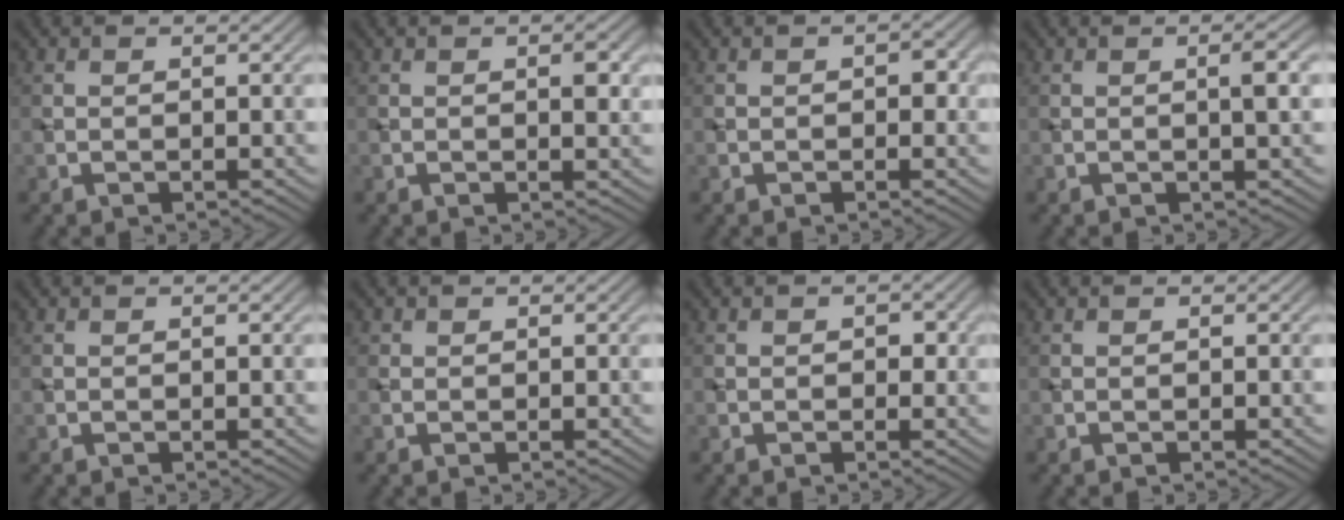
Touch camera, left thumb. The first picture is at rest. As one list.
[{"total": 1.7, "force": [0.3, 0.6, 1.6], "torque": [-0.019, -0.003, 0.003]}, {"total": 1.6, "force": [-0.2, 1.1, 1.1], "torque": [-0.014, -0.003, -0.005]}, {"total": 2.0, "force": [0.2, 0.1, 2.0], "torque": [-0.034, 0.004, 0.001]}, {"total": 0.0}, {"total": 0.6, "force": [0.3, 0.5, 0.1], "torque": [0.001, -0.003, 0.004]}, {"total": 1.2, "force": [0.0, 0.9, 0.7], "torque": [-0.009, -0.006, -0.002]}, {"total": 0.0}]